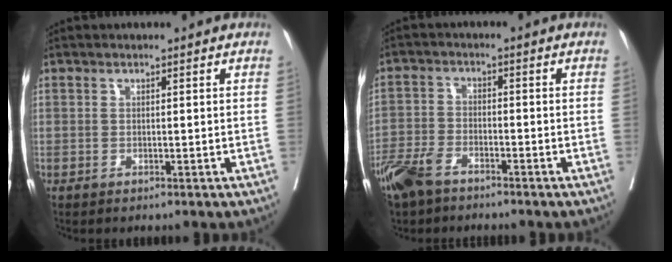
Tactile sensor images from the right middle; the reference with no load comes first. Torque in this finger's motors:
{"motor_torque": [1.11, -1.03, 0.44, 0.21]}